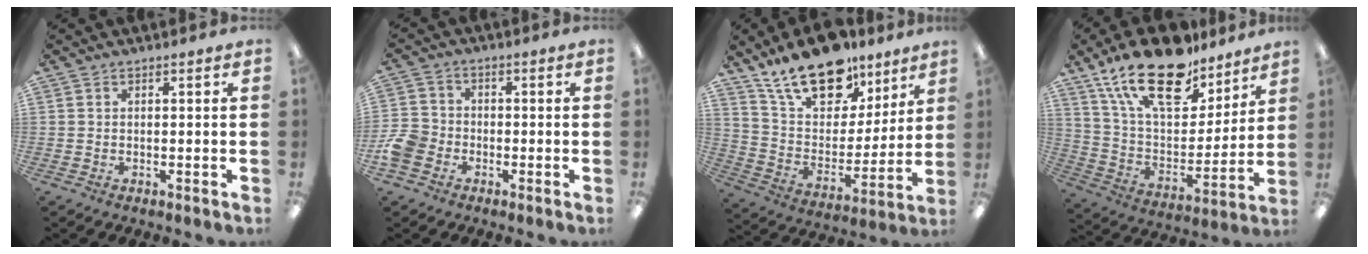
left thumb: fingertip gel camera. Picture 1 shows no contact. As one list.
[{"total": 7.0, "force": [-2.7, 5.6, 3.1], "torque": [-0.075, 0.020, -0.050]}, {"total": 20.0, "force": [14.8, 9.8, 9.1], "torque": [-0.165, -0.091, 0.265]}, {"total": 22.1, "force": [15.3, 10.1, 12.3], "torque": [-0.229, -0.088, 0.272]}]